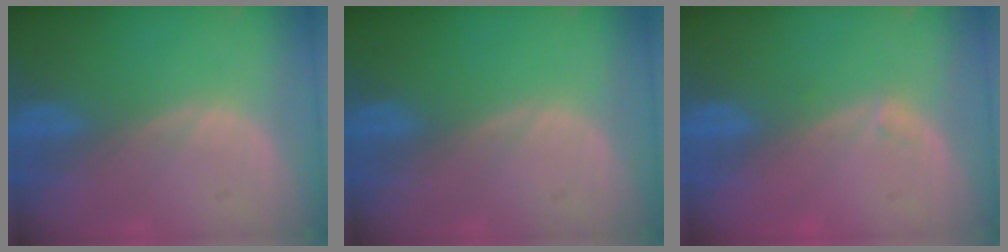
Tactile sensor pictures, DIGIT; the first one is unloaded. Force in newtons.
{"total": 0.0}
{"total": 0.6, "press": 0.6, "slide": 0.2}